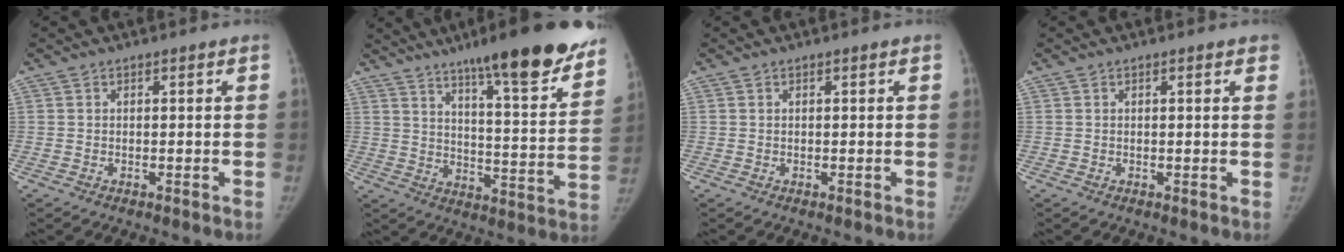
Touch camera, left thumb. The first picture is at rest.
{"total": 23.7, "force": [17.0, 3.7, 16.1], "torque": [-0.205, -0.075, 0.242]}
{"total": 0.0}
{"total": 1.8, "force": [1.1, 0.4, 1.4], "torque": [-0.010, 0.003, 0.010]}